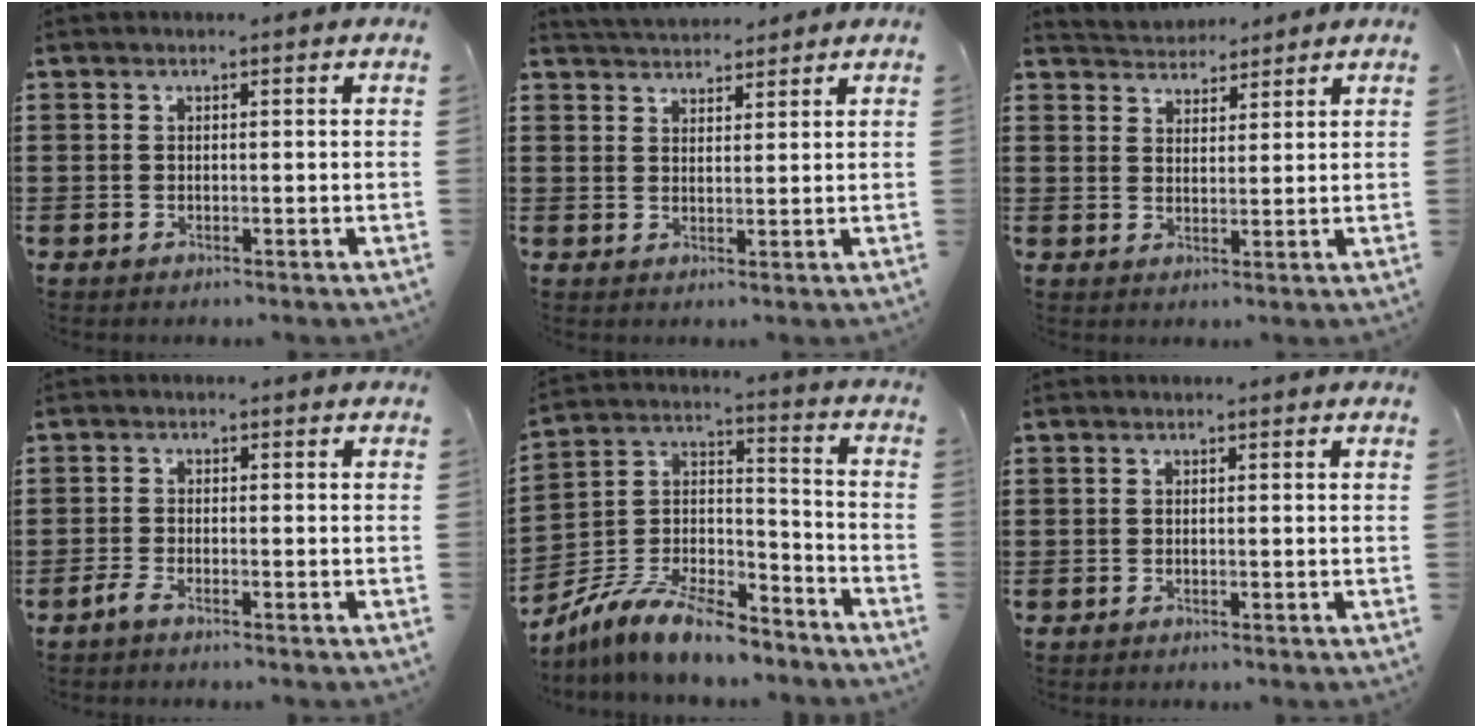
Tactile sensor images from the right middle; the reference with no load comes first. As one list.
[{"total": 3.5, "force": [3.5, 0.5, -0.1], "torque": [-0.009, -0.011, 0.066]}, {"total": 3.4, "force": [3.2, 0.9, -0.7], "torque": [0.000, -0.013, 0.061]}, {"total": 1.8, "force": [-1.4, 0.3, 1.1], "torque": [-0.027, -0.005, -0.028]}, {"total": 10.2, "force": [-8.7, 2.3, 4.7], "torque": [-0.101, 0.014, -0.176]}, {"total": 0.0}]